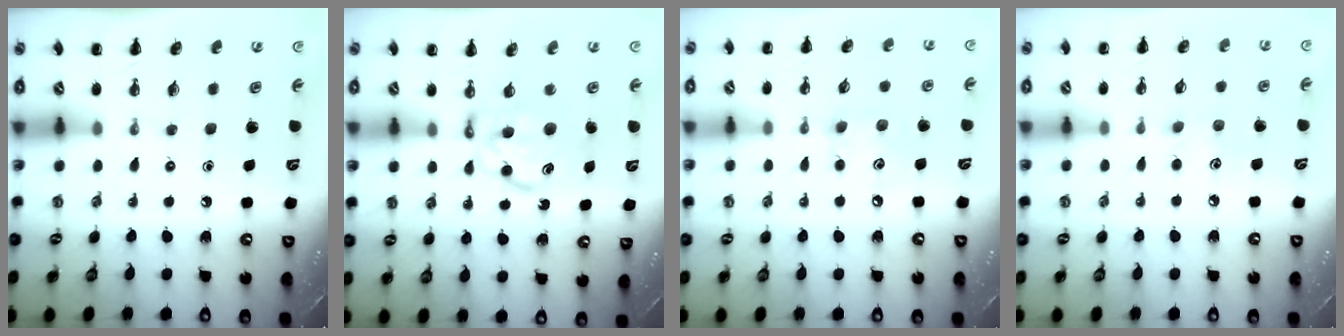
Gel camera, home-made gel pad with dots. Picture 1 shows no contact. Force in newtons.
{"total": 7.2, "press": 7.2, "slide": 0.4}
{"total": 6.7, "press": 6.7, "slide": 0.5}
{"total": 5.7, "press": 5.5, "slide": 1.4}